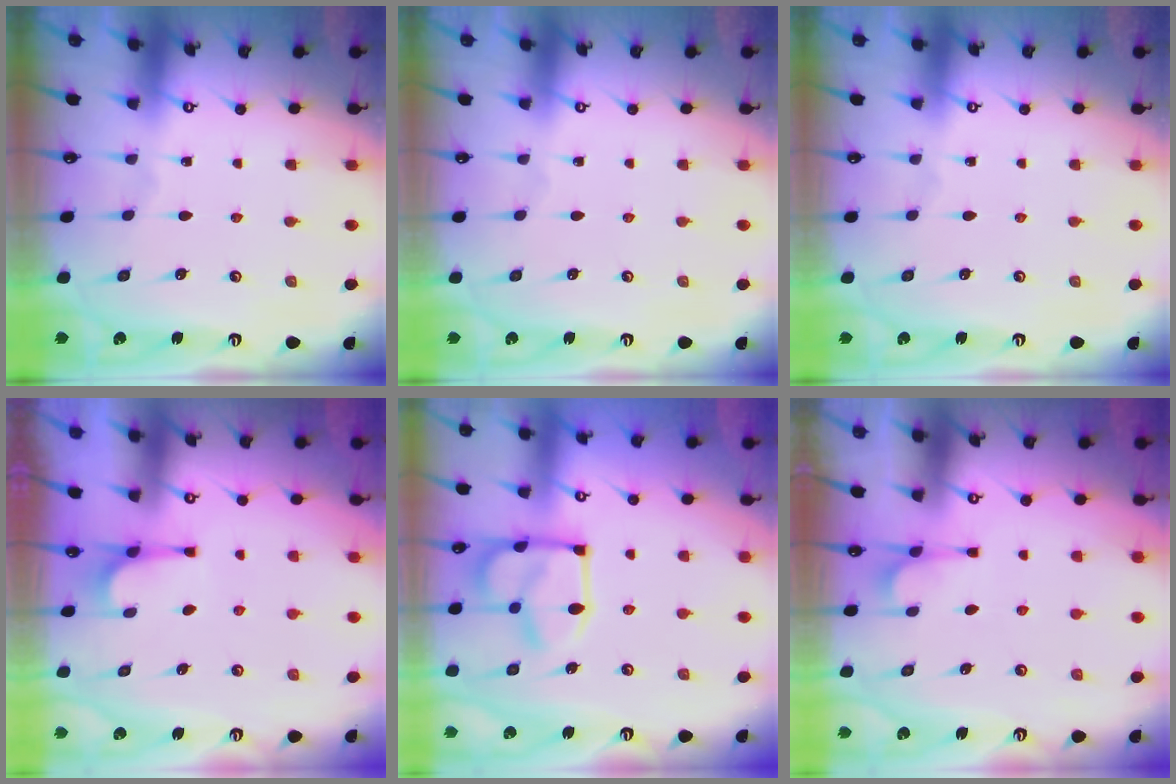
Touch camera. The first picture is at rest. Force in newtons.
{"total": 0.0}
{"total": 0.0}
{"total": 3.0, "press": 2.9, "slide": 0.7}
{"total": 11.9, "press": 11.8, "slide": 0.7}
{"total": 2.6, "press": 2.4, "slide": 1.0}